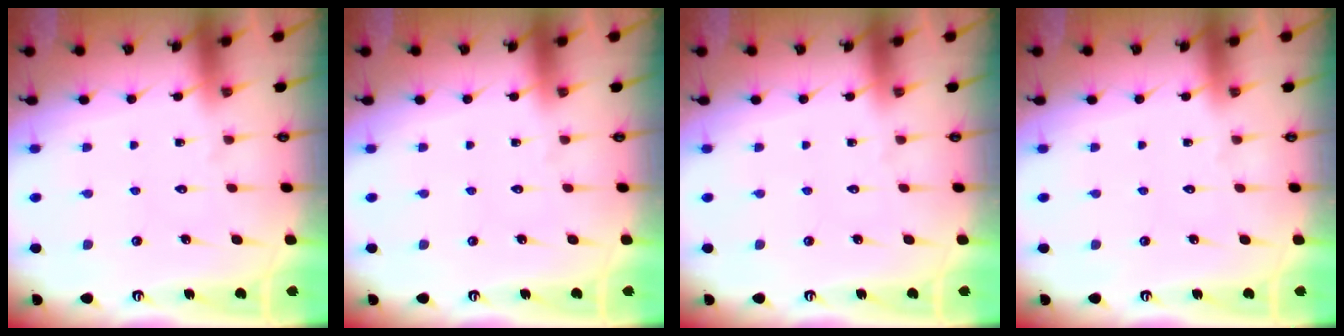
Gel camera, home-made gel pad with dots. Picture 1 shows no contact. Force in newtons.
{"total": 0.0}
{"total": 0.0}
{"total": 0.0}